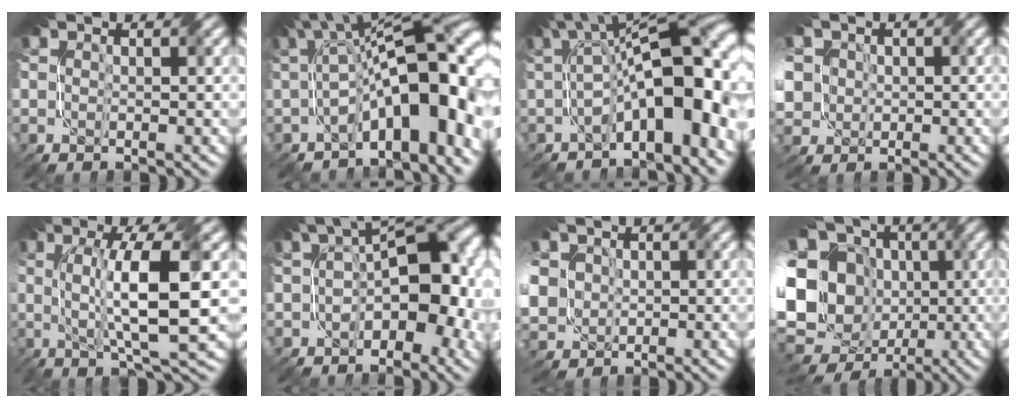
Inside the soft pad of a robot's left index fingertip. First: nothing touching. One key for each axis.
{"total": 13.4, "fx": -2.3, "fy": 5.5, "fz": 12.0, "tx": -0.146, "ty": 0.024, "tz": -0.036}
{"total": 11.5, "fx": -1.8, "fy": 3.9, "fz": 10.6, "tx": -0.148, "ty": 0.026, "tz": -0.032}
{"total": 8.2, "fx": -0.1, "fy": 7.3, "fz": 3.7, "tx": -0.104, "ty": 0.008, "tz": -0.028}
{"total": 9.2, "fx": 0.9, "fy": 1.9, "fz": 8.9, "tx": -0.140, "ty": 0.004, "tz": 0.017}
{"total": 10.9, "fx": -1.5, "fy": 5.8, "fz": 9.0, "tx": -0.096, "ty": 0.018, "tz": -0.035}
{"total": 8.7, "fx": 0.2, "fy": 7.5, "fz": 4.2, "tx": -0.116, "ty": 0.002, "tz": -0.022}
{"total": 19.9, "fx": -2.6, "fy": 16.8, "fz": 10.3, "tx": -0.210, "ty": 0.005, "tz": -0.073}